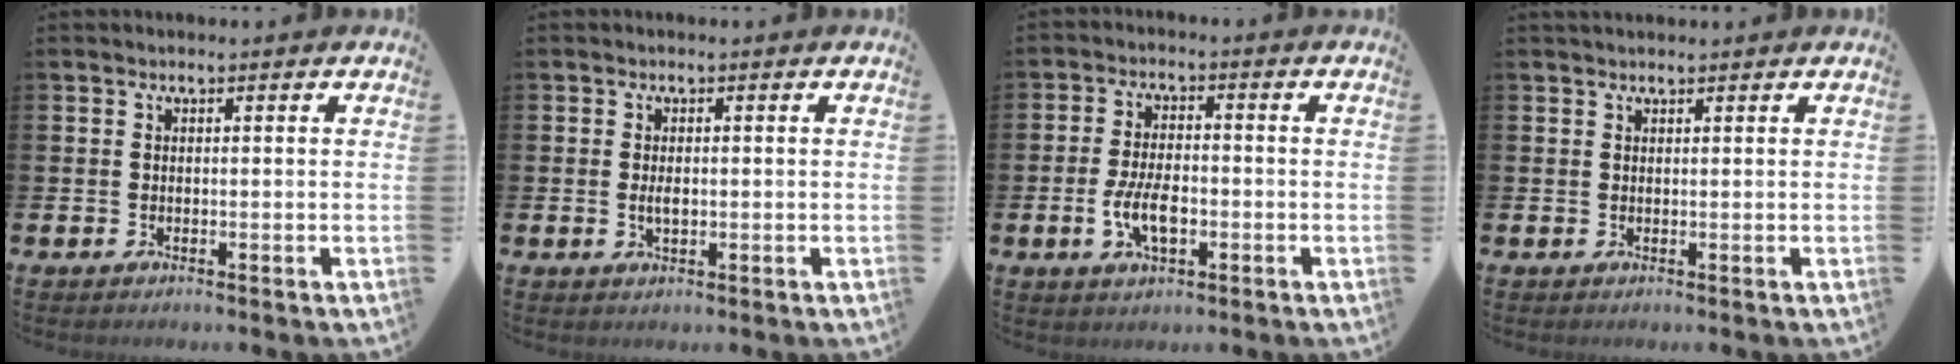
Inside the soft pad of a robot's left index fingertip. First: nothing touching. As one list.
[{"total": 1.7, "force": [0.0, 0.8, 1.5], "torque": [-0.029, 0.003, -0.001]}, {"total": 5.5, "force": [-1.3, 2.7, 4.6], "torque": [-0.092, 0.002, -0.027]}, {"total": 0.7, "force": [0.7, 0.1, 0.1], "torque": [0.005, -0.001, 0.011]}]